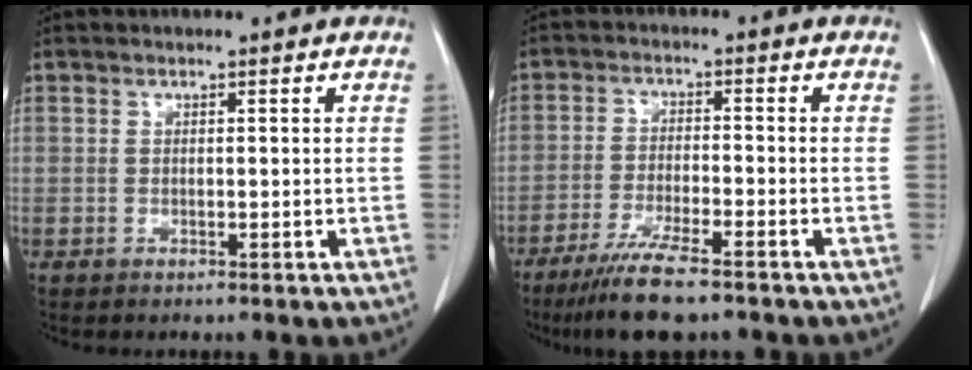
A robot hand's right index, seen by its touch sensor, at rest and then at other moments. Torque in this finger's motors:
{"motor_torque": [1.07, -0.78, 0.48, 0.12]}